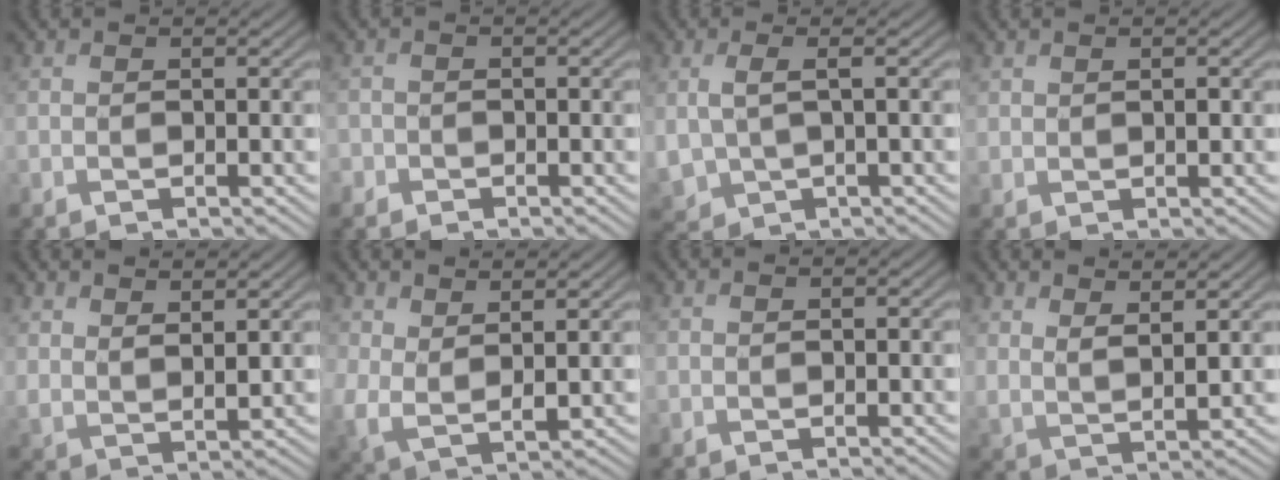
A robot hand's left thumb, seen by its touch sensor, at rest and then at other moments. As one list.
[{"total": 1.4, "force": [-0.8, 1.2, 0.0], "torque": [0.009, -0.002, -0.020]}, {"total": 4.3, "force": [0.7, 2.3, 3.6], "torque": [-0.091, -0.005, 0.019]}, {"total": 1.2, "force": [0.7, 0.8, 0.6], "torque": [-0.014, -0.003, 0.018]}, {"total": 4.1, "force": [3.2, 1.4, 2.2], "torque": [-0.050, -0.007, 0.067]}, {"total": 5.0, "force": [2.9, 2.4, 3.4], "torque": [-0.086, -0.008, 0.053]}, {"total": 0.0}, {"total": 4.5, "force": [3.6, 1.0, 2.5], "torque": [-0.050, -0.013, 0.071]}]